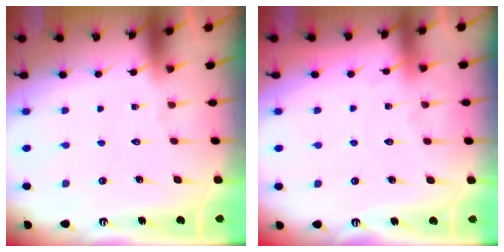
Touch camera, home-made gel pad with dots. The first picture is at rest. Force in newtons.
{"total": 5.4, "press": 5.4, "slide": 0.7}